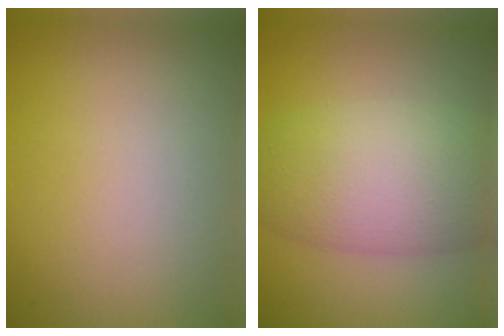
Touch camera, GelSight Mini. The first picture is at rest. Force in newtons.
{"total": 8.0, "press": 8.0, "slide": 0.1}